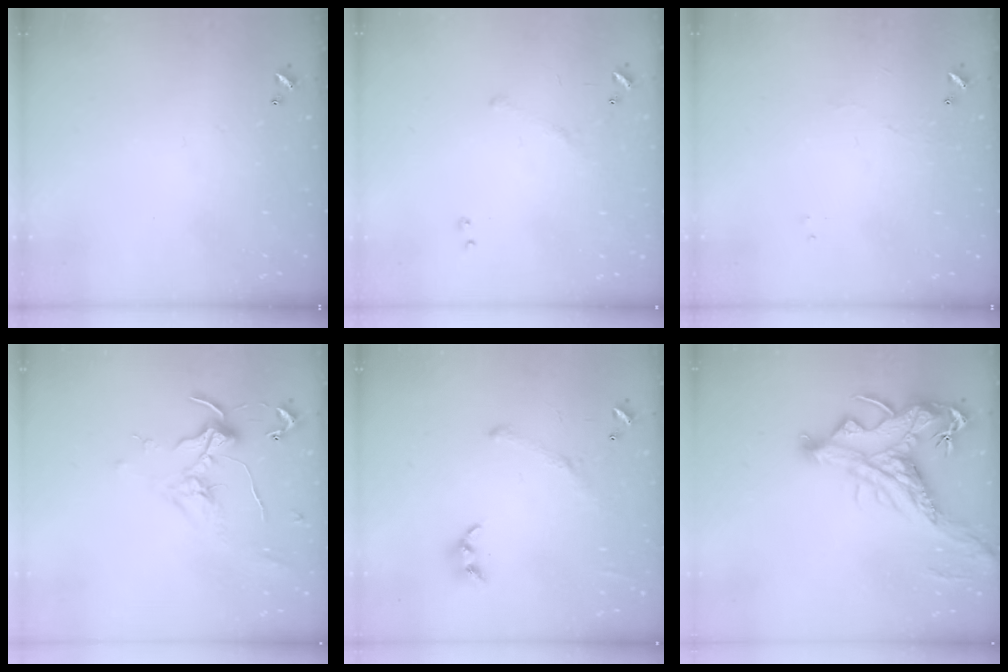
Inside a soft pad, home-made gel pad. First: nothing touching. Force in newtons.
{"total": 7.9, "press": 7.9, "slide": 0.7}
{"total": 1.2, "press": 1.1, "slide": 0.3}
{"total": 0.7, "press": 0.3, "slide": 0.7}
{"total": 2.3, "press": 2.3, "slide": 0.5}
{"total": 9.6, "press": 9.4, "slide": 2.0}